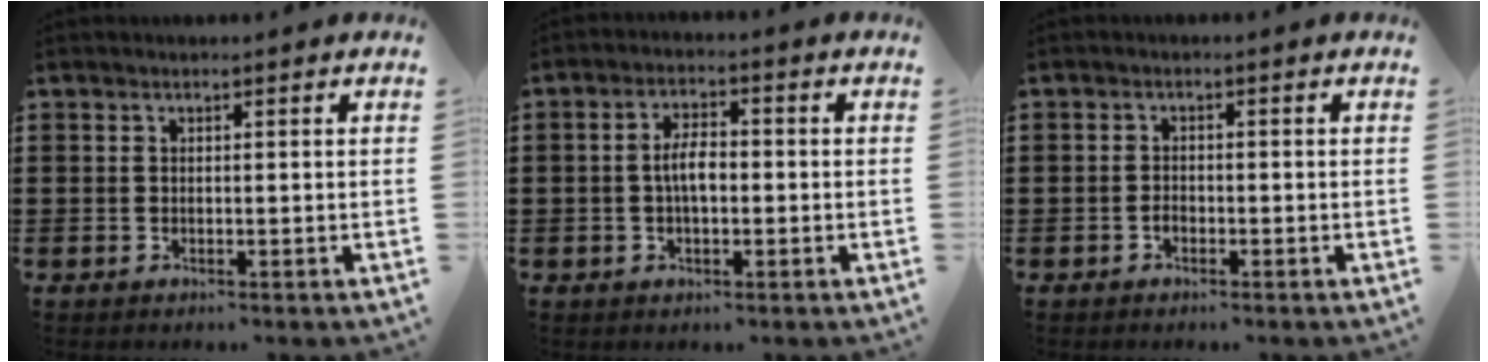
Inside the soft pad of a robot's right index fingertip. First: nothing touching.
{"total": 4.5, "force": [-0.5, 1.7, 4.1], "torque": [-0.083, 0.000, -0.011]}
{"total": 1.1, "force": [-0.7, 0.6, 0.6], "torque": [-0.016, -0.005, -0.013]}